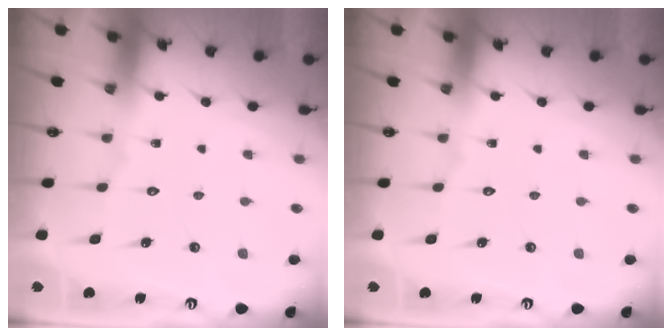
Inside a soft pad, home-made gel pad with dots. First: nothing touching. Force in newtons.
{"total": 0.0}